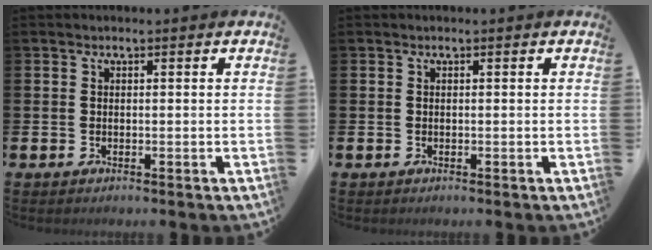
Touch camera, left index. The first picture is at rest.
{"total": 0.0}